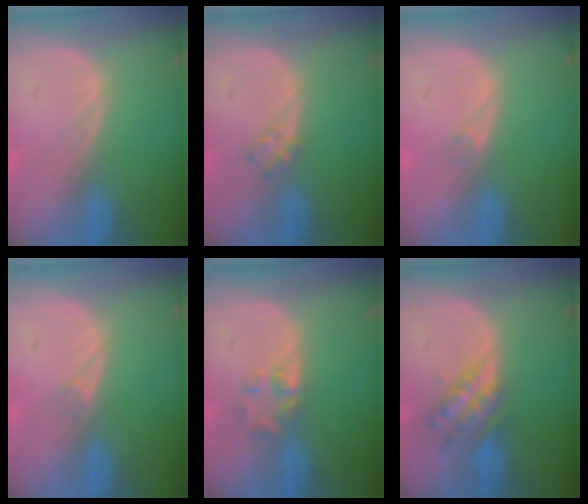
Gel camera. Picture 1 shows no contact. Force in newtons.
{"total": 1.7, "press": 1.7, "slide": 0.3}
{"total": 0.8, "press": 0.7, "slide": 0.4}
{"total": 0.8, "press": 0.7, "slide": 0.4}
{"total": 2.6, "press": 2.6, "slide": 0.2}
{"total": 6.1, "press": 5.4, "slide": 3.0}